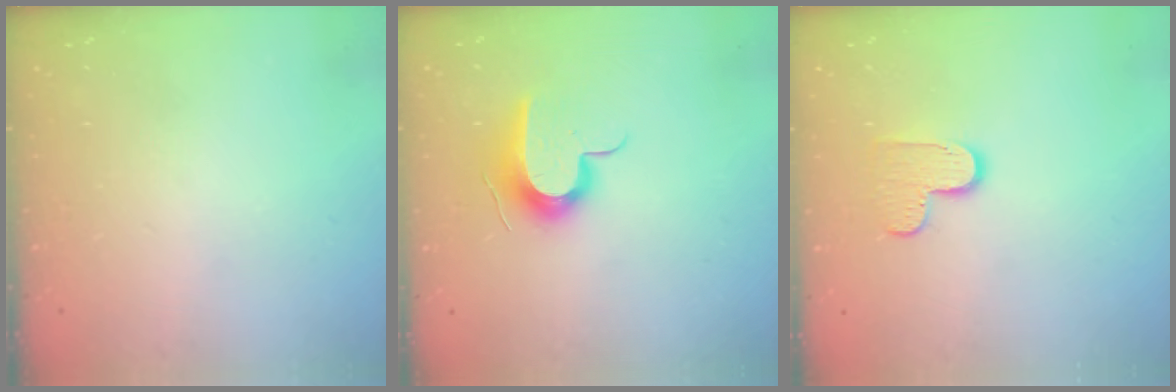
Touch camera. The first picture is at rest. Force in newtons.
{"total": 10.6, "press": 10.5, "slide": 1.3}
{"total": 7.0, "press": 7.0, "slide": 0.3}